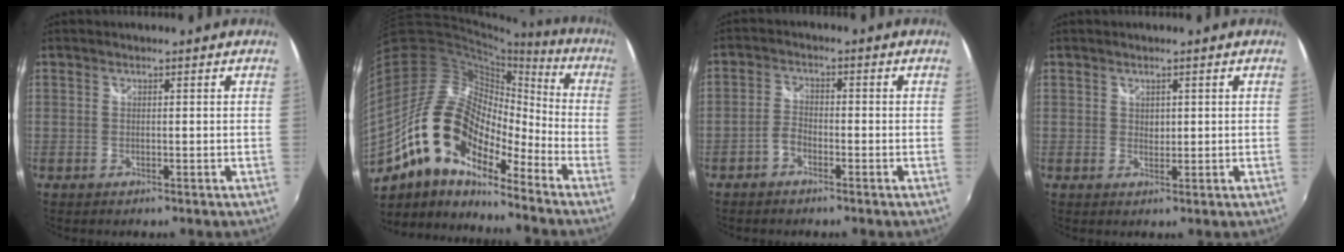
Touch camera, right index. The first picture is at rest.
{"total": 18.1, "force": [-11.4, 8.4, 11.3], "torque": [-0.201, -0.010, -0.224]}
{"total": 2.8, "force": [-1.9, 1.4, 1.5], "torque": [-0.041, 0.008, -0.040]}
{"total": 1.2, "force": [0.6, 1.0, 0.4], "torque": [-0.004, 0.001, 0.010]}